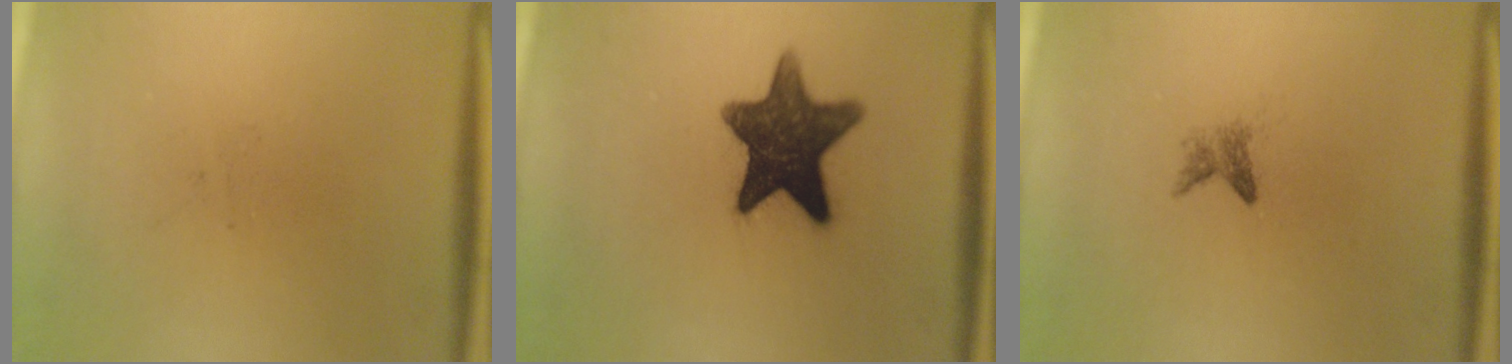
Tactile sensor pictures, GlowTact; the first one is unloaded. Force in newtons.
{"total": 12.7}
{"total": 1.4}